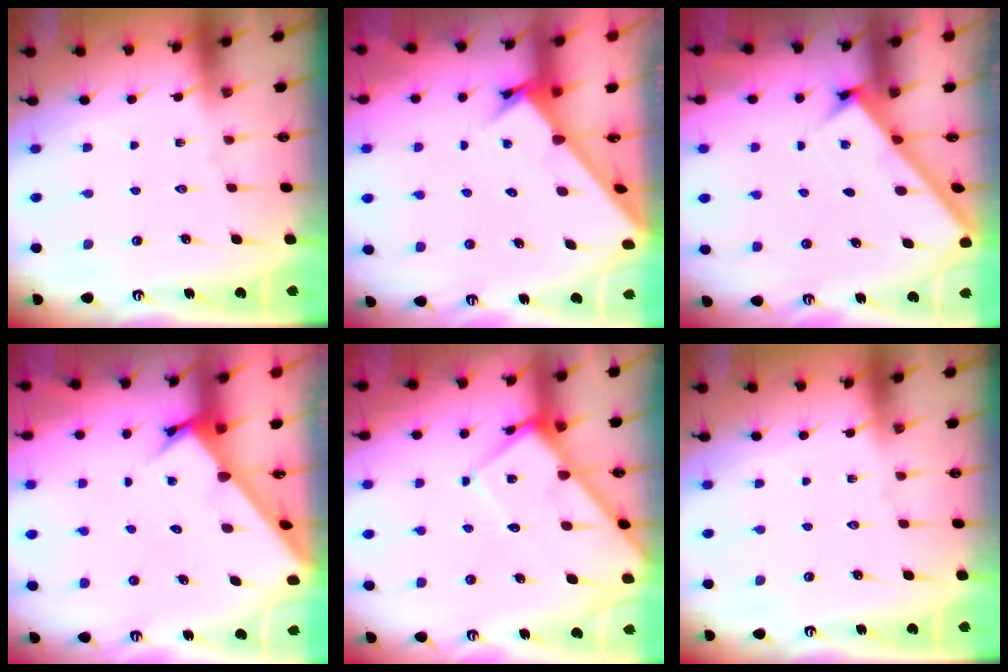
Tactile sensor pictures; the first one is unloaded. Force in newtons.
{"total": 3.6, "press": 3.5, "slide": 0.4}
{"total": 2.8, "press": 2.8, "slide": 0.4}
{"total": 2.9, "press": 2.9, "slide": 0.2}
{"total": 9.6, "press": 9.6, "slide": 0.7}
{"total": 0.0}